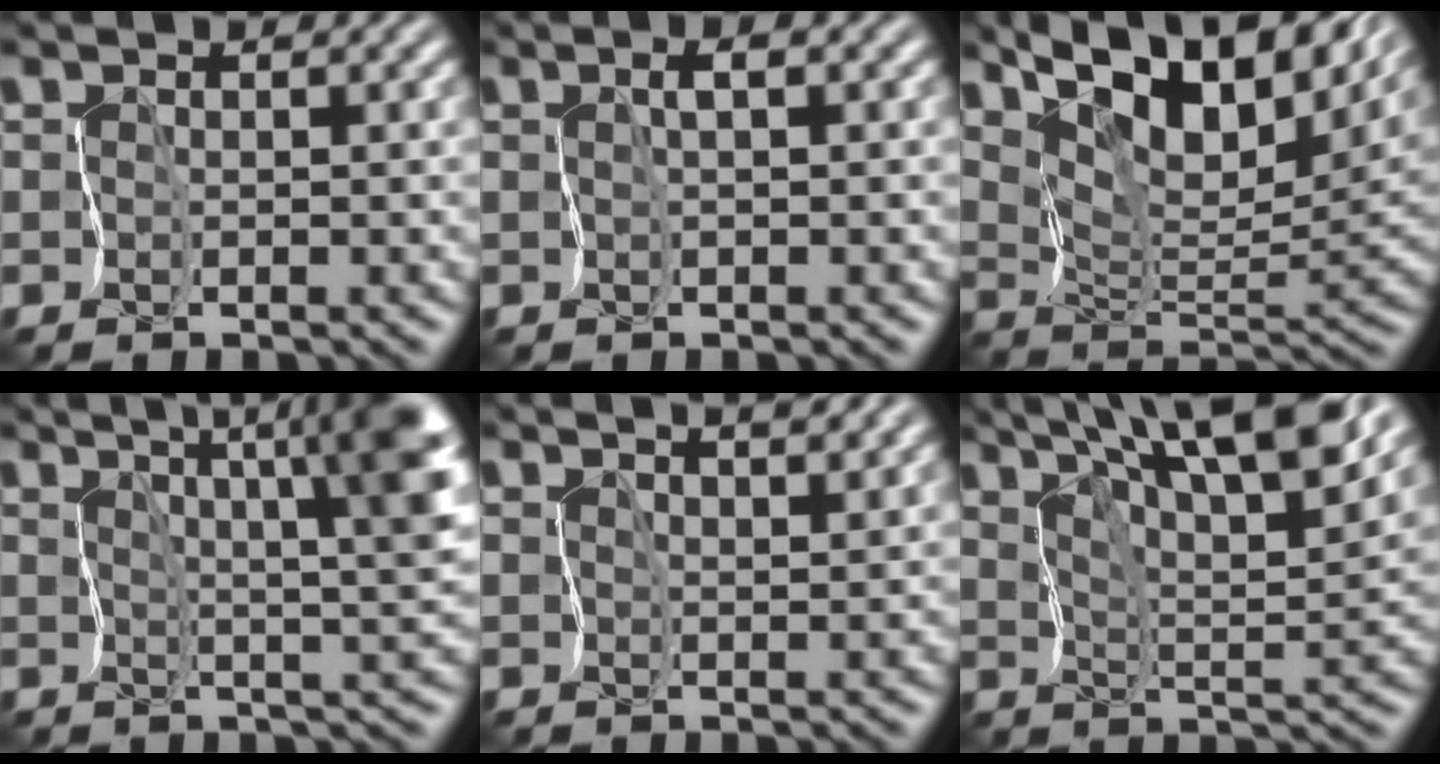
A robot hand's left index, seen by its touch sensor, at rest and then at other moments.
{"total": 1.4, "force": [0.3, 0.2, 1.3], "torque": [-0.023, 0.005, 0.004]}
{"total": 11.8, "force": [8.2, 4.6, 7.2], "torque": [-0.119, 0.010, 0.146]}
{"total": 9.8, "force": [4.2, 2.1, 8.6], "torque": [-0.106, 0.014, 0.056]}
{"total": 5.4, "force": [3.9, 1.7, 3.3], "torque": [-0.039, 0.021, 0.046]}
{"total": 11.6, "force": [8.0, 2.4, 8.1], "torque": [-0.122, 0.017, 0.111]}